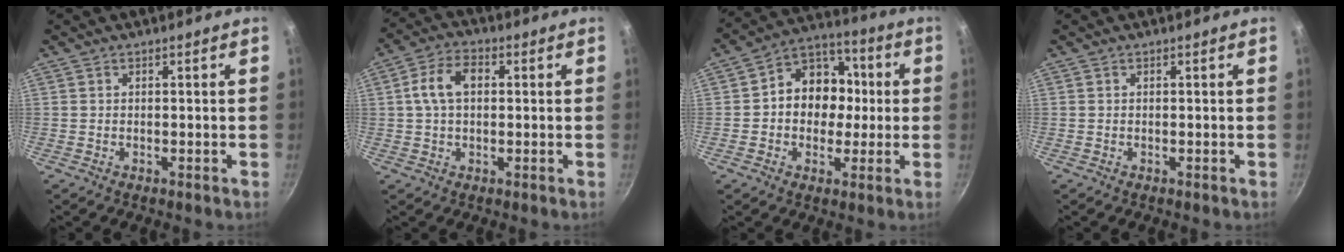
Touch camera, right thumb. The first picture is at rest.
{"total": 7.4, "force": [1.0, 4.8, 5.6], "torque": [-0.094, 0.020, 0.011]}
{"total": 12.4, "force": [0.1, 10.3, 6.9], "torque": [-0.049, 0.031, -0.017]}
{"total": 0.0}